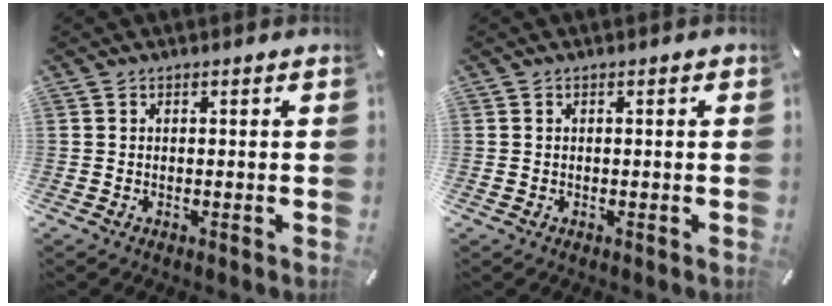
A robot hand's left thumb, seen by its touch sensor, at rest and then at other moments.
{"total": 0.6, "force": [0.0, 0.4, 0.4], "torque": [-0.008, 0.003, -0.001]}